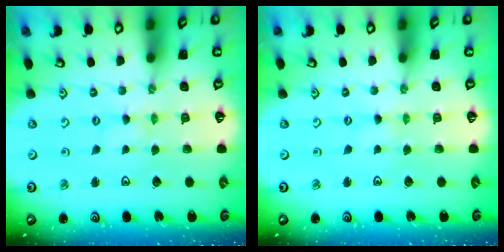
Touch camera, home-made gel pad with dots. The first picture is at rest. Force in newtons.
{"total": 0.0}